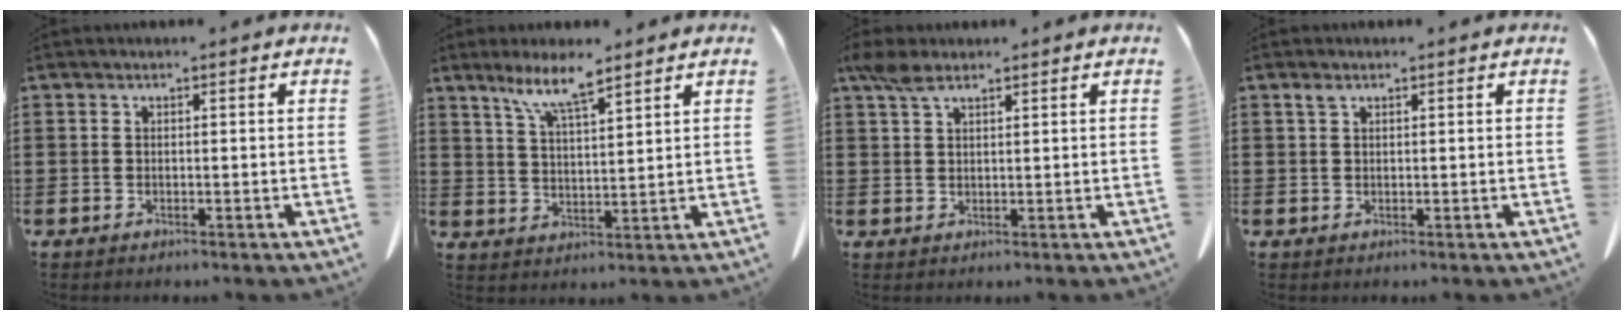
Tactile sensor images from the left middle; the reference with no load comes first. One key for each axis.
{"total": 7.1, "fx": 5.3, "fy": 0.8, "fz": 4.6, "tx": -0.105, "ty": -0.013, "tz": 0.094}
{"total": 3.6, "fx": 2.4, "fy": 1.3, "fz": 2.3, "tx": -0.052, "ty": 0.004, "tz": 0.044}
{"total": 1.0, "fx": 0.7, "fy": 0.6, "fz": 0.5, "tx": -0.014, "ty": 0.000, "tz": 0.014}